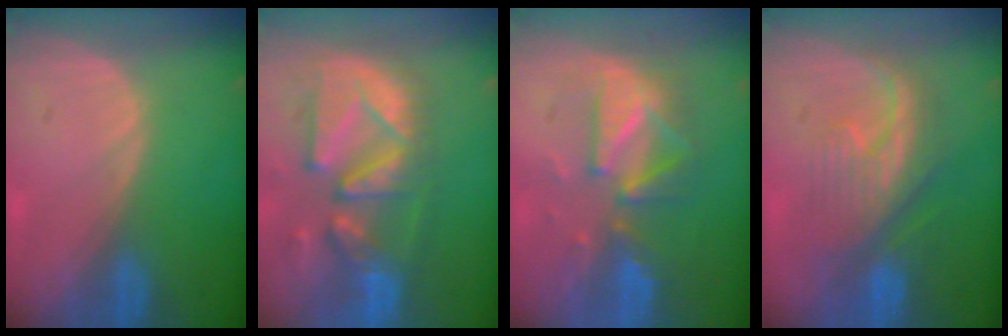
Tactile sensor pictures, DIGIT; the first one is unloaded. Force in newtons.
{"total": 13.1, "press": 11.4, "slide": 6.5}
{"total": 8.0, "press": 8.0, "slide": 0.6}
{"total": 7.9, "press": 7.9, "slide": 1.1}